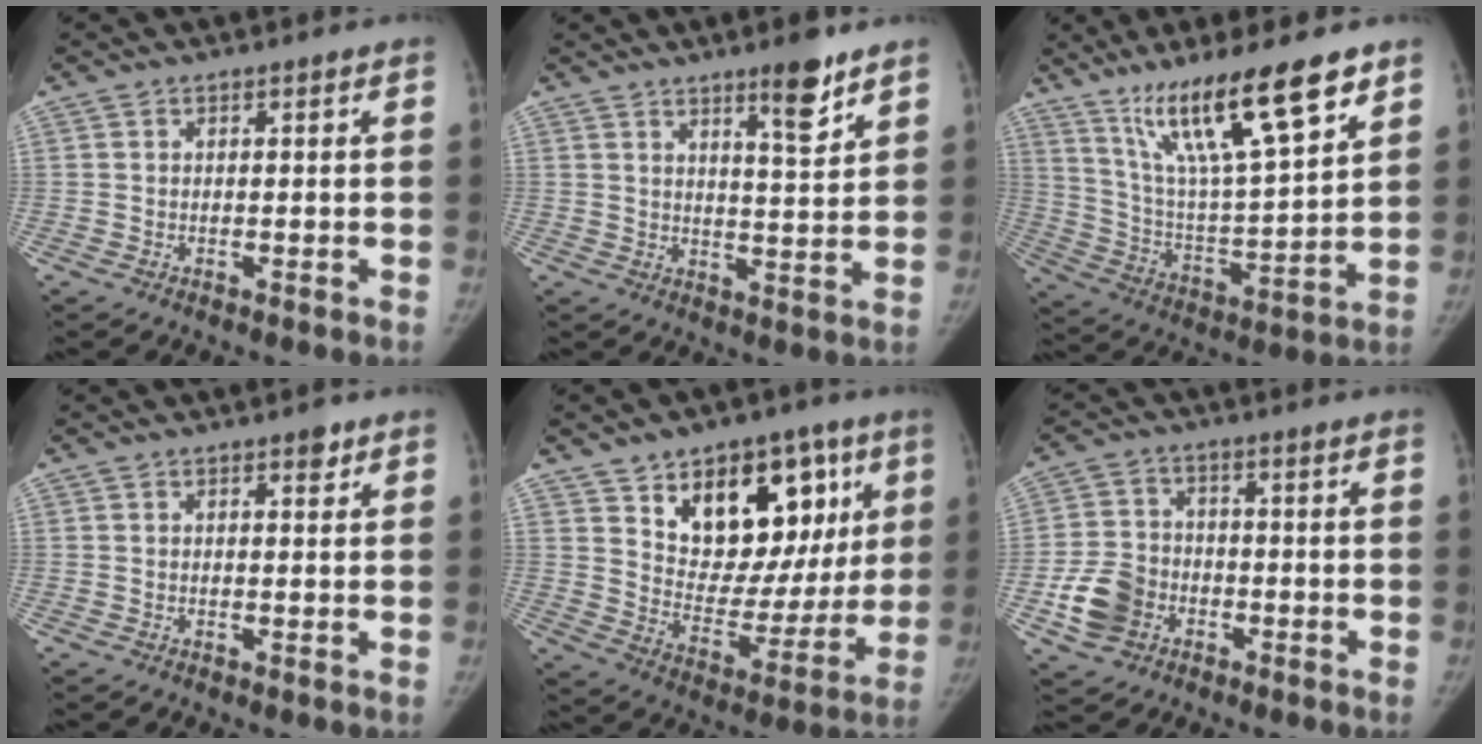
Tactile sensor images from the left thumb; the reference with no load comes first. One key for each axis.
{"total": 7.2, "fx": 5.0, "fy": 1.3, "fz": 5.0, "tx": -0.065, "ty": -0.038, "tz": 0.076}
{"total": 20.2, "fx": 13.0, "fy": 3.4, "fz": 15.1, "tx": -0.243, "ty": -0.054, "tz": 0.235}
{"total": 1.8, "fx": 1.2, "fy": 0.9, "fz": 1.1, "tx": -0.006, "ty": -0.005, "tz": 0.014}
{"total": 21.7, "fx": 9.6, "fy": 13.2, "fz": 14.2, "tx": -0.141, "ty": -0.031, "tz": 0.151}
{"total": 8.5, "fx": -3.1, "fy": 6.9, "fz": 4.0, "tx": -0.064, "ty": 0.017, "tz": -0.057}